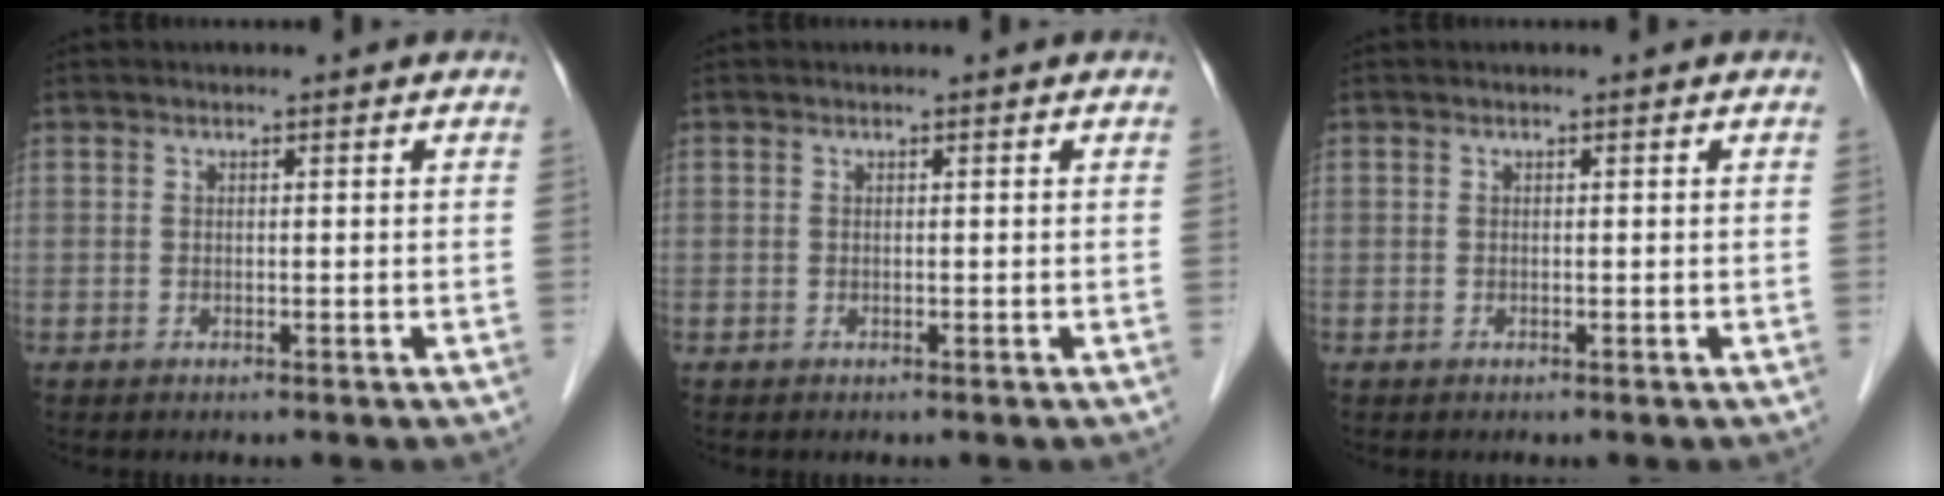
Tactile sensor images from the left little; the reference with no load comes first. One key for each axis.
{"total": 0.0}
{"total": 0.0}